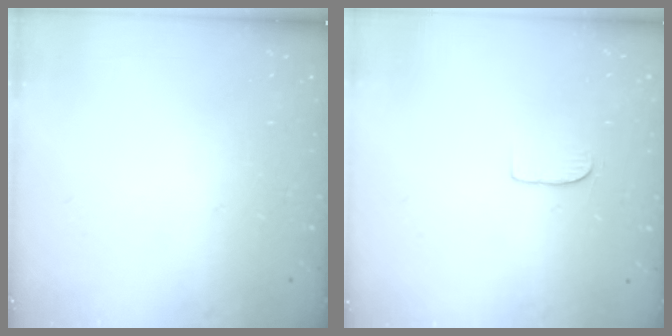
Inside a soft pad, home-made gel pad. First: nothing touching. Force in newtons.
{"total": 4.9, "press": 4.9, "slide": 0.3}